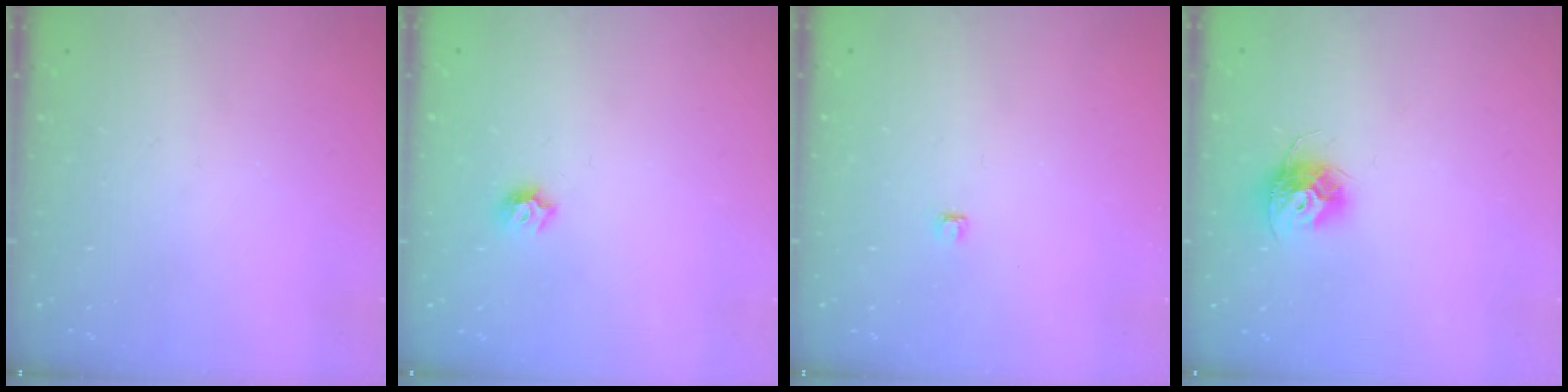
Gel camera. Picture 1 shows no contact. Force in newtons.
{"total": 5.7, "press": 5.6, "slide": 0.8}
{"total": 2.8, "press": 2.7, "slide": 0.3}
{"total": 10.3, "press": 10.3, "slide": 0.7}